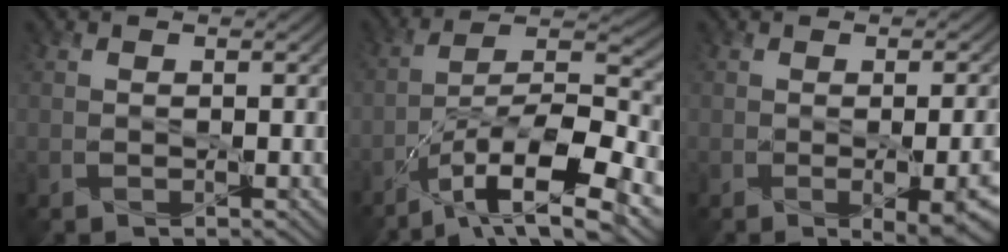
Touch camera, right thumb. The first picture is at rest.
{"total": 14.9, "force": [-8.7, 4.5, 11.2], "torque": [-0.210, -0.010, -0.154]}
{"total": 6.3, "force": [-2.1, 2.0, 5.6], "torque": [-0.075, -0.017, -0.012]}